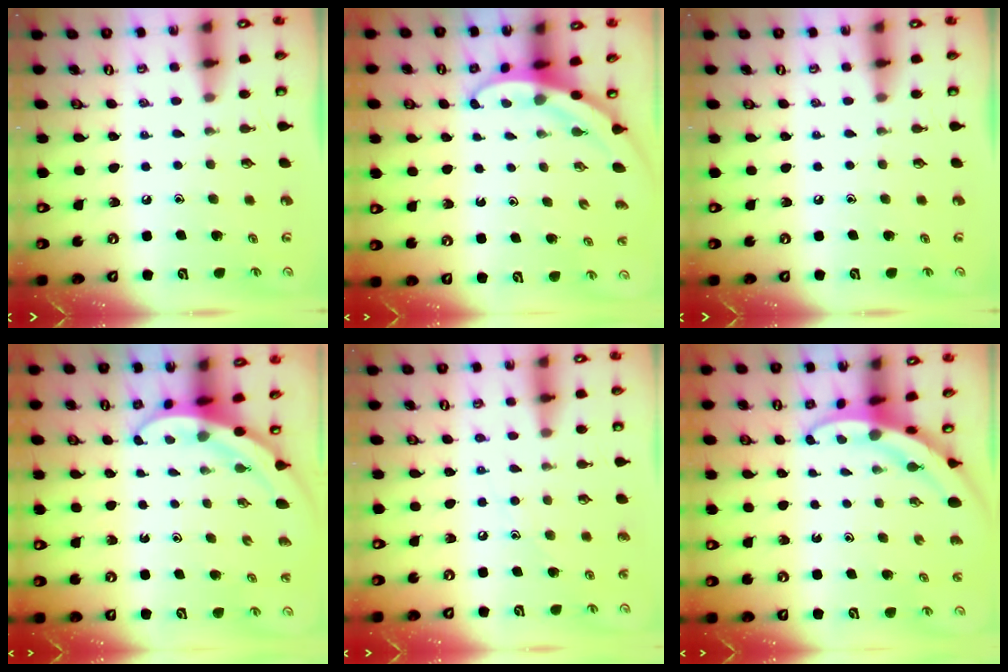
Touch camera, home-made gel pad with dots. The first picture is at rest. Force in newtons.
{"total": 3.0, "press": 3.0, "slide": 0.1}
{"total": 0.0}
{"total": 3.7, "press": 3.7, "slide": 0.1}
{"total": 7.3, "press": 7.2, "slide": 0.7}
{"total": 3.3, "press": 3.3, "slide": 0.2}